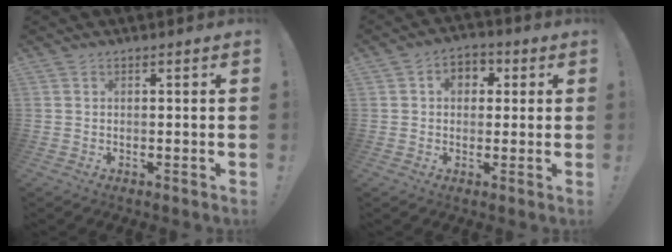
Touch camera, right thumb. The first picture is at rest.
{"total": 5.8, "force": [1.1, 4.8, 3.1], "torque": [-0.035, 0.003, 0.018]}